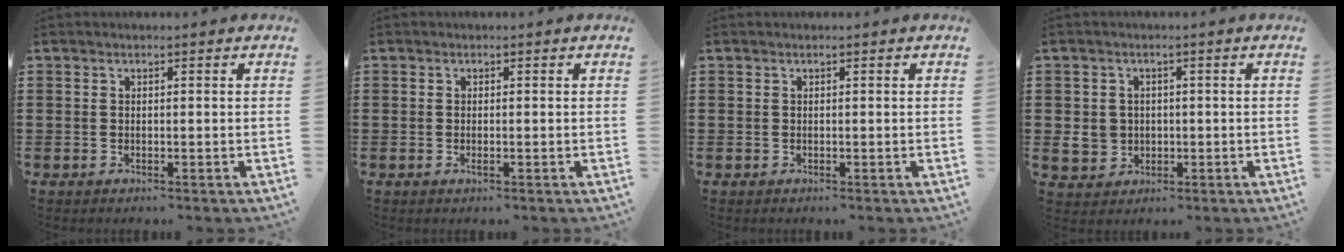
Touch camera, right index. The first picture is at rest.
{"total": 0.6, "force": [-0.1, 0.1, 0.5], "torque": [-0.010, -0.004, -0.002]}
{"total": 0.0}
{"total": 3.8, "force": [-0.4, 3.5, 1.2], "torque": [-0.042, 0.006, -0.010]}